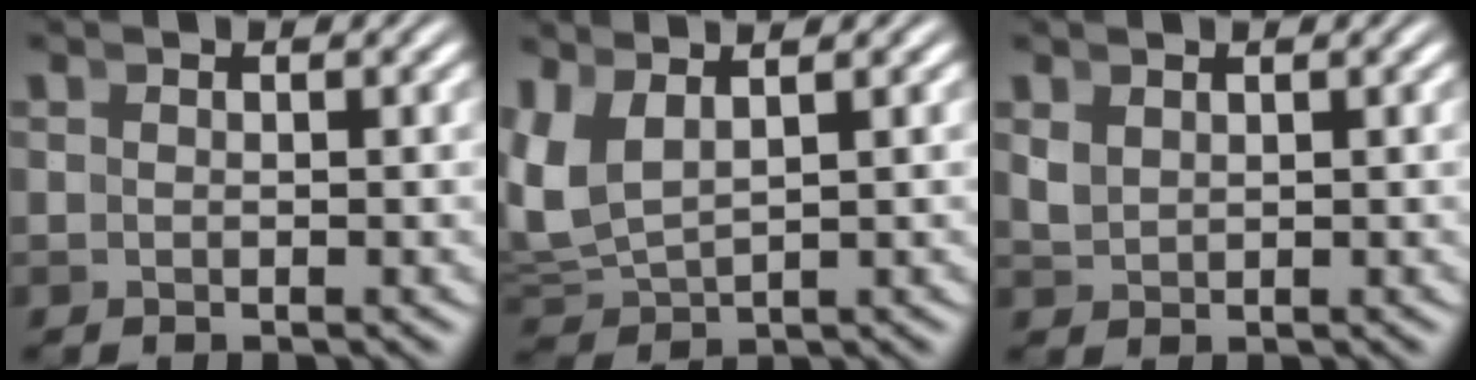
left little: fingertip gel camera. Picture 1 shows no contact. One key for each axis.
{"total": 6.4, "fx": 1.2, "fy": 5.0, "fz": 3.7, "tx": -0.113, "ty": -0.010, "tz": 0.029}
{"total": 0.9, "fx": 0.8, "fy": 0.3, "fz": 0.3, "tx": -0.004, "ty": -0.003, "tz": 0.026}